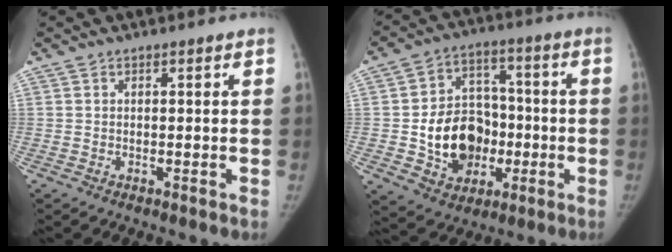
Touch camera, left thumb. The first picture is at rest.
{"total": 15.6, "force": [-3.1, 12.3, 9.2], "torque": [-0.096, 0.028, -0.040]}